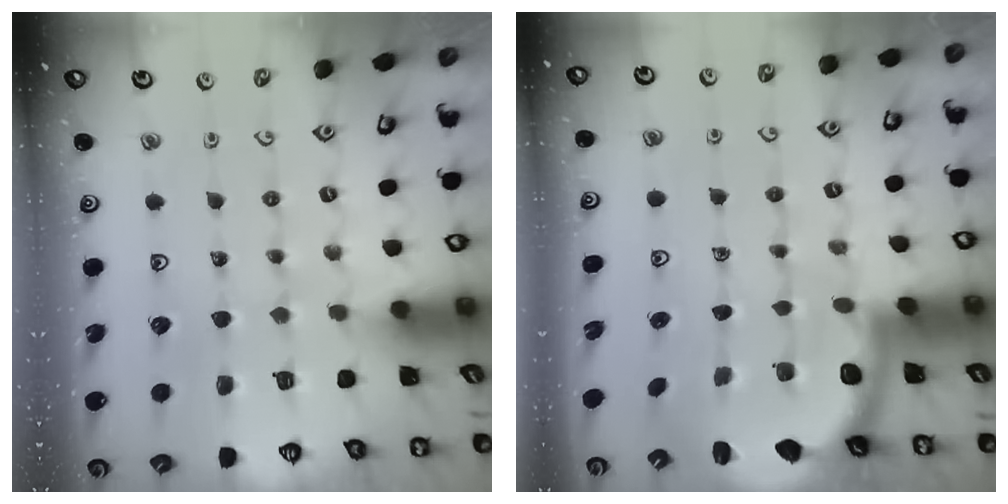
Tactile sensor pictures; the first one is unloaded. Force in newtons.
{"total": 2.6, "press": 2.5, "slide": 0.7}